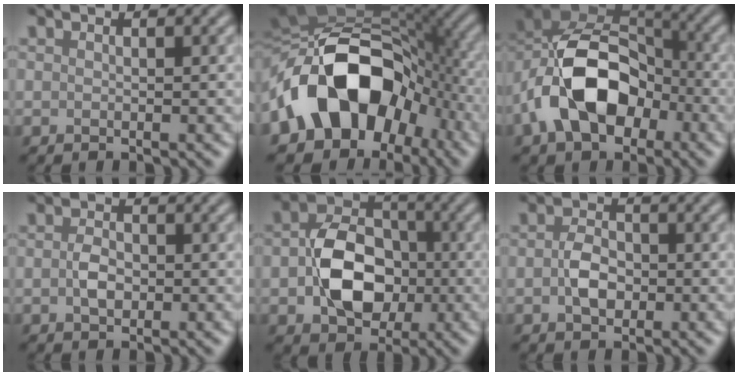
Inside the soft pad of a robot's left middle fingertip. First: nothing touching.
{"total": 14.8, "force": [-3.9, 10.3, 9.9], "torque": [-0.154, 0.007, -0.079]}
{"total": 11.8, "force": [-3.1, 7.5, 8.6], "torque": [-0.163, 0.007, -0.064]}
{"total": 1.8, "force": [-0.3, 1.2, 1.4], "torque": [-0.031, 0.004, -0.007]}
{"total": 7.8, "force": [-1.1, 5.7, 5.2], "torque": [-0.094, 0.003, -0.017]}
{"total": 2.6, "force": [-0.4, 1.8, 1.9], "torque": [-0.040, 0.004, -0.011]}